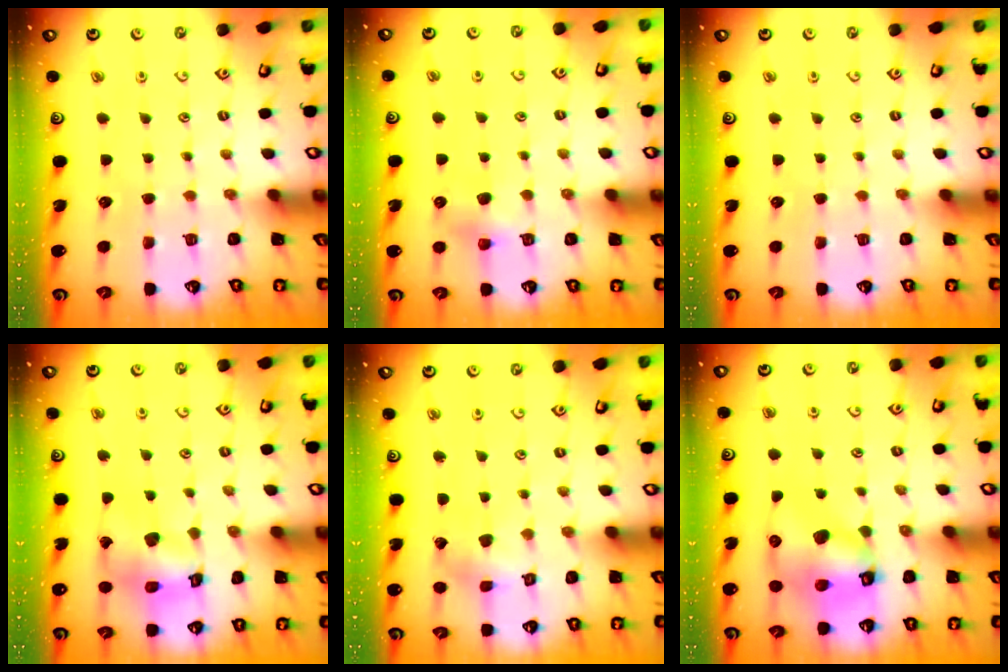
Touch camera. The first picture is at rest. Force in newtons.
{"total": 5.2, "press": 5.2, "slide": 0.5}
{"total": 0.0}
{"total": 14.3, "press": 14.1, "slide": 1.9}
{"total": 2.9, "press": 2.9, "slide": 0.2}
{"total": 11.7, "press": 11.6, "slide": 1.6}